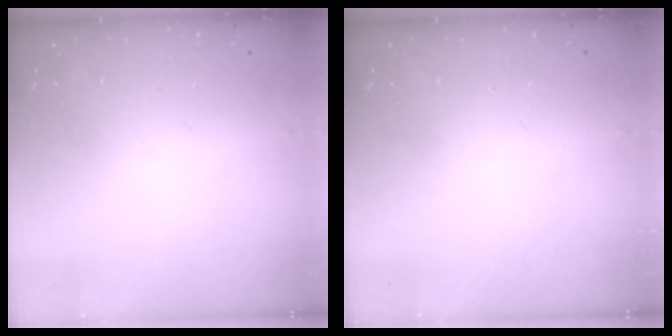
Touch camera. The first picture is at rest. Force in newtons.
{"total": 0.0}